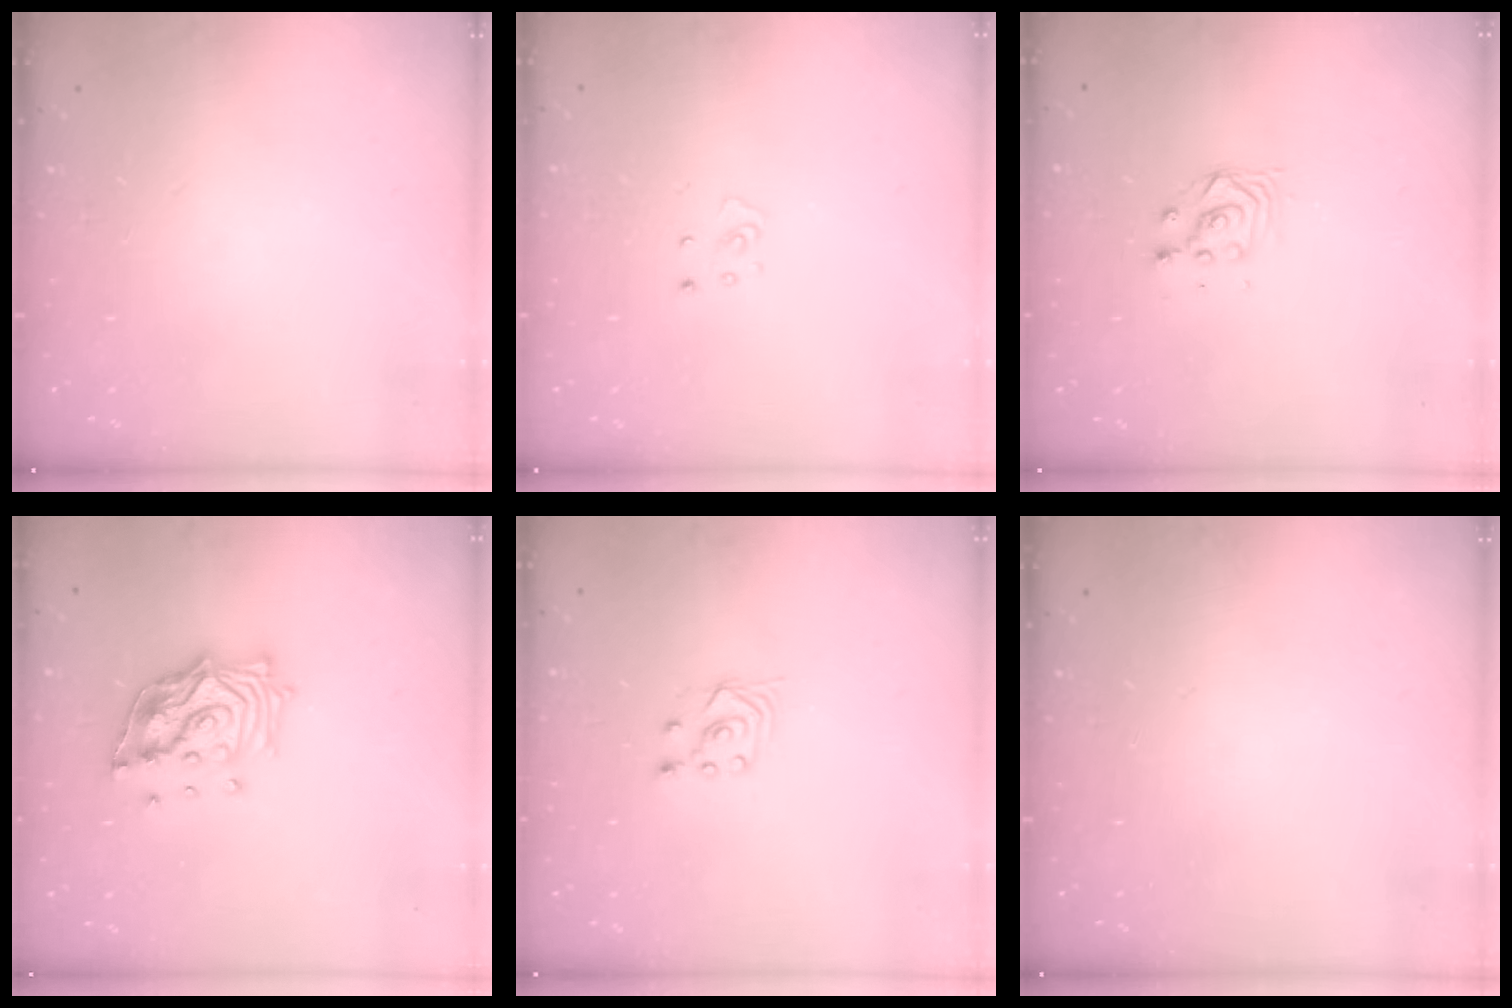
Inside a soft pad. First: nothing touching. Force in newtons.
{"total": 3.3, "press": 3.3, "slide": 0.3}
{"total": 3.4, "press": 3.4, "slide": 0.1}
{"total": 15.8, "press": 15.7, "slide": 1.6}
{"total": 2.8, "press": 2.4, "slide": 1.4}
{"total": 0.0}